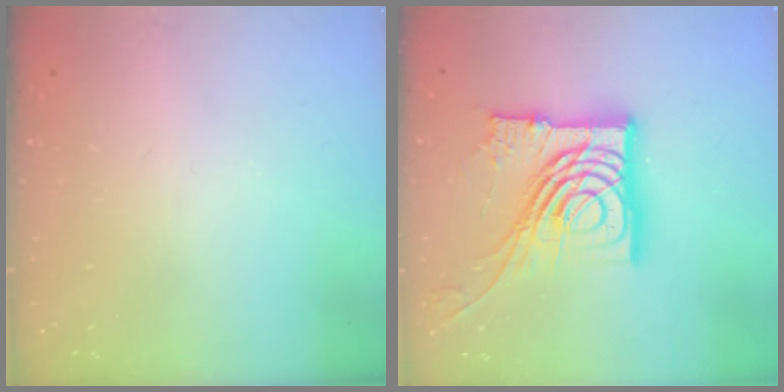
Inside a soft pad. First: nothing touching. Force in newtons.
{"total": 23.8, "press": 23.6, "slide": 2.4}